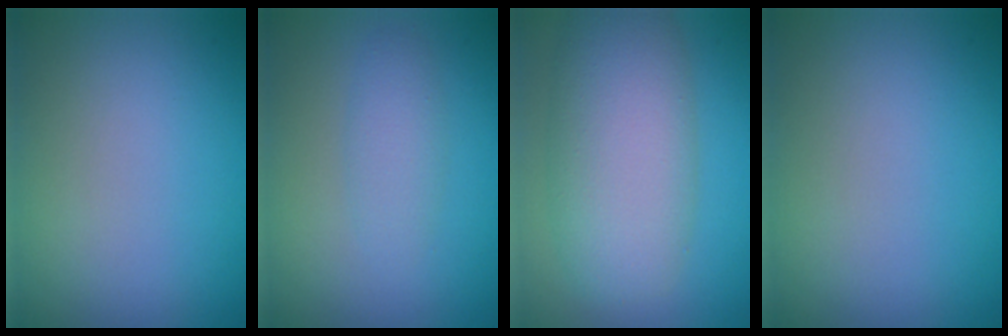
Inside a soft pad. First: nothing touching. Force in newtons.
{"total": 2.0, "press": 2.0, "slide": 0.1}
{"total": 8.5, "press": 8.5, "slide": 0.4}
{"total": 0.0}